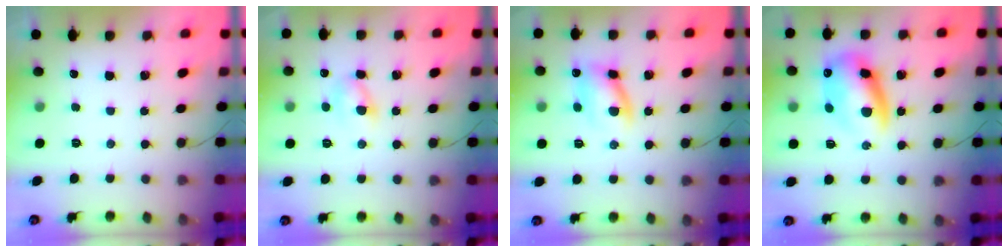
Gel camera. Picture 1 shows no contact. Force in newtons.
{"total": 3.3, "press": 3.0, "slide": 1.3}
{"total": 10.0, "press": 9.9, "slide": 1.6}
{"total": 13.0, "press": 12.5, "slide": 3.4}